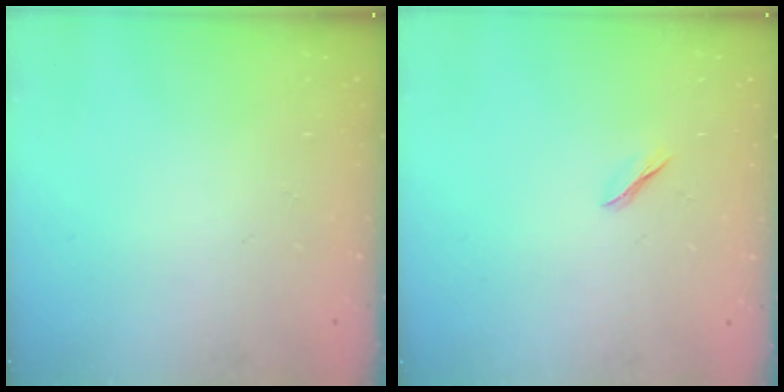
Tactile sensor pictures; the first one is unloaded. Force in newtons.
{"total": 1.7, "press": 1.6, "slide": 0.5}